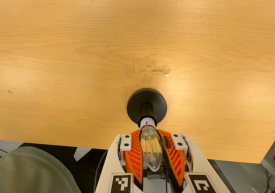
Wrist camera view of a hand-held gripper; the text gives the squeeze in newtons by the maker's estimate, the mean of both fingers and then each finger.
{"total": 25.3, "left": 25.1, "right": 25.4}